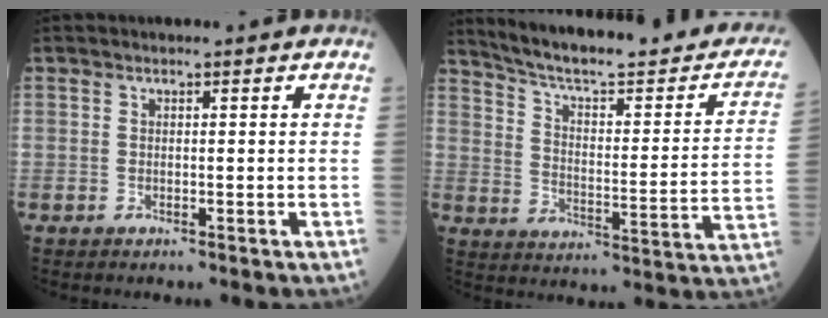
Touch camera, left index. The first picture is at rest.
{"total": 24.0, "force": [20.6, 3.8, 11.7], "torque": [-0.168, -0.035, 0.272]}